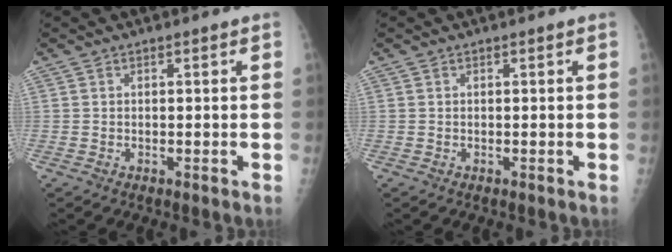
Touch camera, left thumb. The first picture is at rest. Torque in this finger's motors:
{"motor_torque": [-0.08, 0.08, -0.02, 0.02, 0.00]}